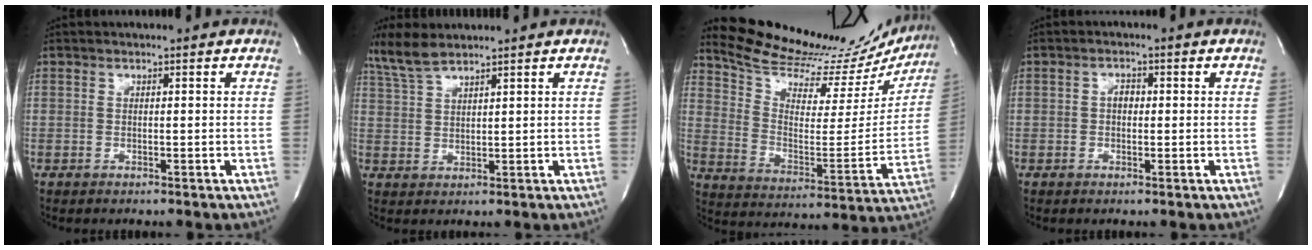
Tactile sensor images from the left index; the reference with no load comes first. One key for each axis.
{"total": 5.1, "fx": 4.4, "fy": 0.3, "fz": 2.4, "tx": -0.064, "ty": 0.011, "tz": 0.099}
{"total": 24.9, "fx": 23.3, "fy": 5.7, "fz": 6.6, "tx": -0.108, "ty": -0.056, "tz": 0.318}
{"total": 1.7, "fx": 0.0, "fy": 1.1, "fz": 1.3, "tx": -0.022, "ty": 0.006, "tz": -0.003}